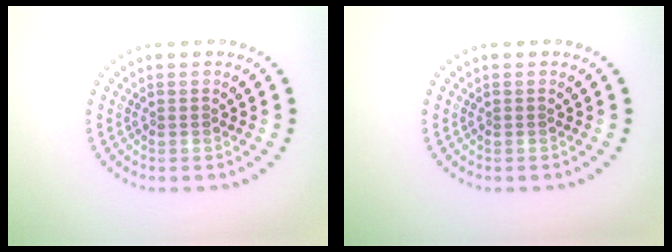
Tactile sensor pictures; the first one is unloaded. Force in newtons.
{"total": 0.0}